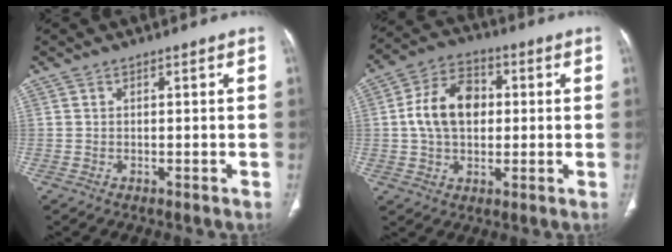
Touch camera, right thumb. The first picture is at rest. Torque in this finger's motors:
{"motor_torque": [-0.11, 1.78, 0.98, -0.05, 0.07]}